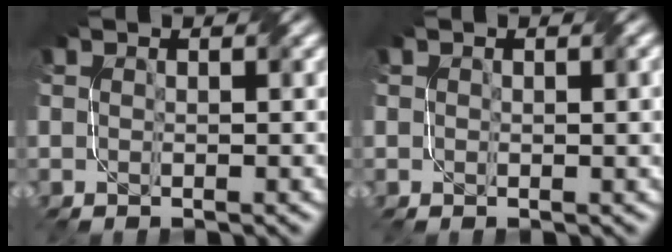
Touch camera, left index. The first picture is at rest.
{"total": 1.5, "force": [0.5, 0.7, 1.2], "torque": [-0.013, 0.002, 0.009]}